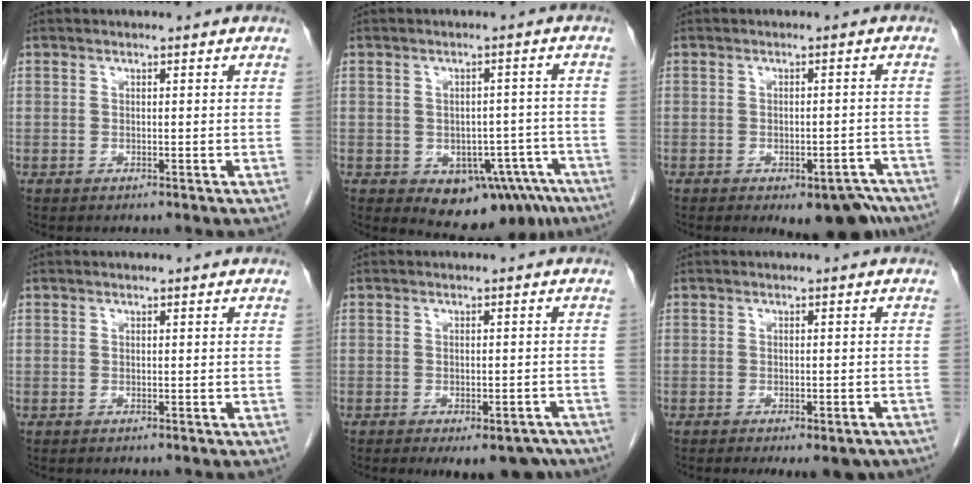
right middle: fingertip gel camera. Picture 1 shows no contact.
{"total": 11.1, "force": [-6.4, 6.3, 6.5], "torque": [-0.051, 0.018, -0.077]}
{"total": 8.3, "force": [-5.9, 3.4, 4.6], "torque": [-0.038, 0.015, -0.075]}
{"total": 0.0}
{"total": 8.1, "force": [-6.1, 3.4, 4.0], "torque": [-0.033, 0.001, -0.078]}
{"total": 5.5, "force": [-4.1, 2.0, 3.1], "torque": [-0.031, -0.003, -0.054]}